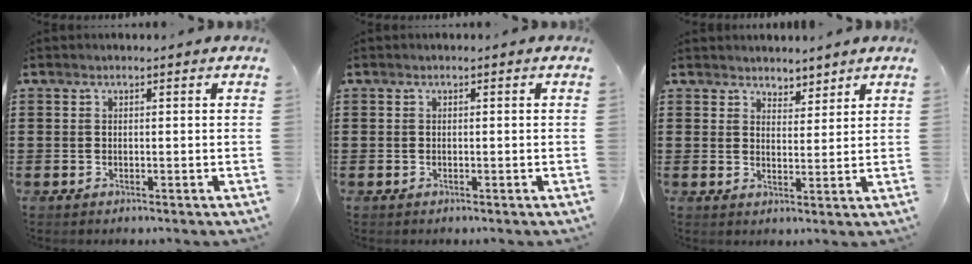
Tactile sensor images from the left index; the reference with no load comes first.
{"total": 0.0}
{"total": 3.2, "force": [3.0, 1.0, -0.5], "torque": [-0.003, -0.006, 0.057]}